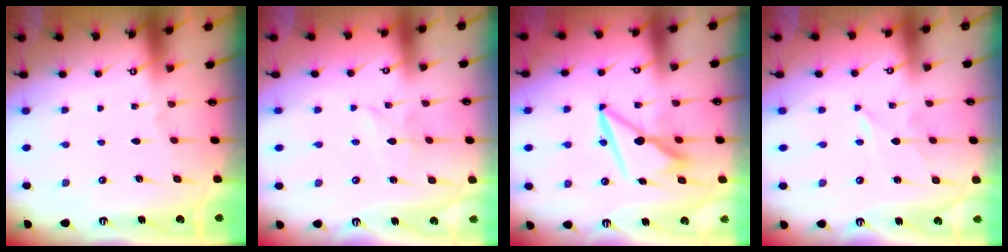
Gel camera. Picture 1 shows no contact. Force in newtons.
{"total": 2.7, "press": 2.7, "slide": 0.3}
{"total": 10.1, "press": 10.0, "slide": 1.3}
{"total": 1.7, "press": 1.7, "slide": 0.2}